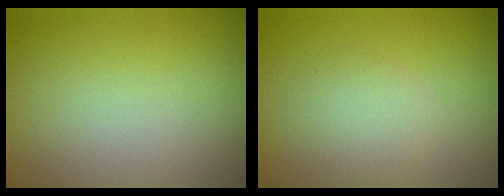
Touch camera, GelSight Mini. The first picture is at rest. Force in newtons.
{"total": 2.3, "press": 2.3, "slide": 0.1}